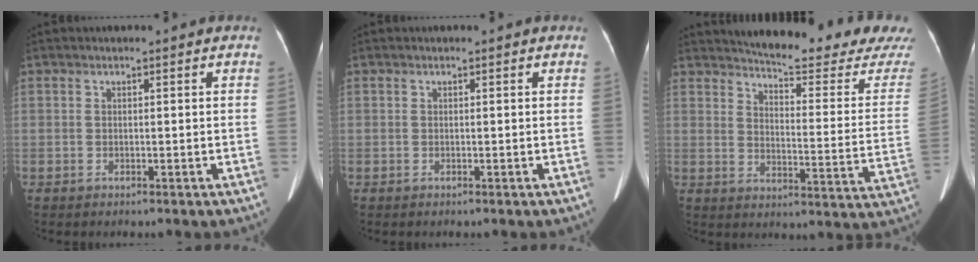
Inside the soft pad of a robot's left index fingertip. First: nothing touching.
{"total": 0.0}
{"total": 20.8, "force": [19.7, 0.1, 6.6], "torque": [-0.101, -0.112, 0.232]}